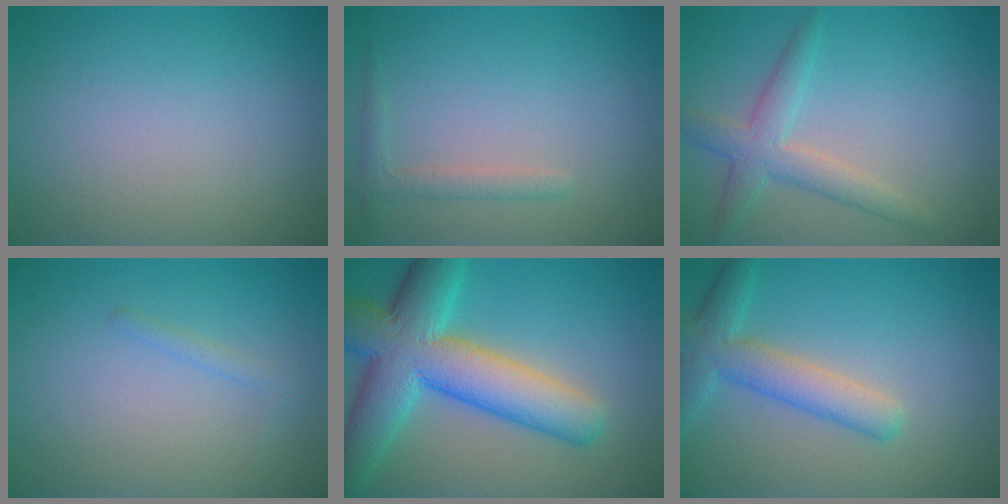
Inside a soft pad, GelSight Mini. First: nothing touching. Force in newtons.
{"total": 1.5, "press": 1.5, "slide": 0.1}
{"total": 3.4, "press": 3.4, "slide": 0.1}
{"total": 0.8, "press": 0.8, "slide": 0.0}
{"total": 11.0, "press": 11.0, "slide": 0.1}
{"total": 4.4, "press": 4.4, "slide": 0.2}